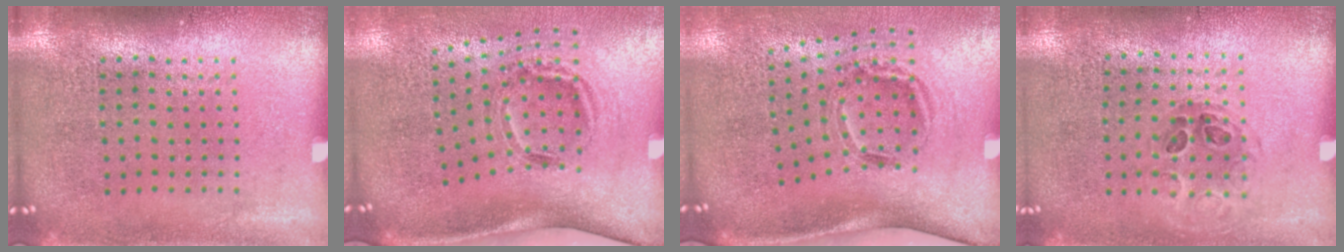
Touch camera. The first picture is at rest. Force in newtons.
{"total": 2.0, "press": 1.3, "slide": 1.5}
{"total": 2.0, "press": 1.2, "slide": 1.5}
{"total": 1.0, "press": 0.7, "slide": 0.7}